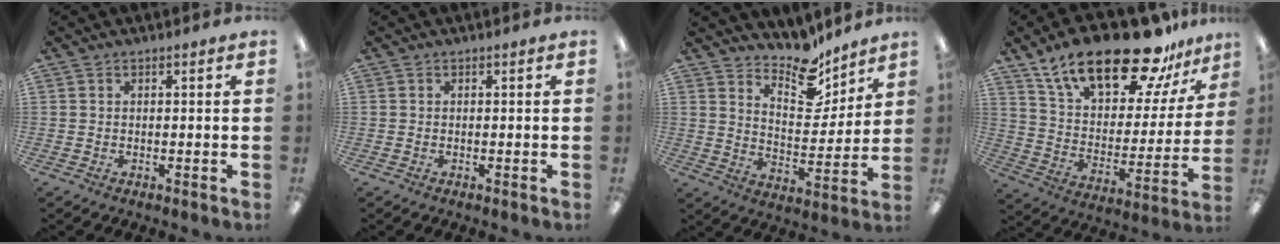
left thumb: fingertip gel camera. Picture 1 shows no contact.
{"total": 0.0}
{"total": 12.4, "force": [10.4, 5.2, 4.2], "torque": [-0.060, -0.083, 0.190]}
{"total": 24.0, "force": [17.4, 8.9, 13.9], "torque": [-0.239, -0.108, 0.300]}